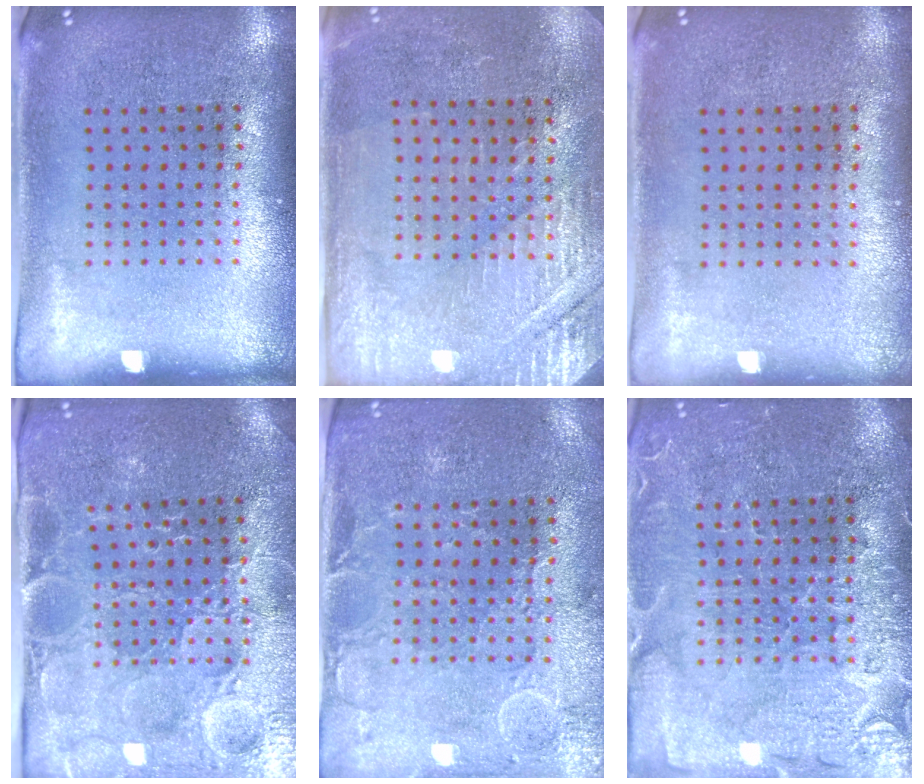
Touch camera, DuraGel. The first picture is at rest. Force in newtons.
{"total": 2.9, "press": 2.8, "slide": 0.5}
{"total": 0.0}
{"total": 3.8, "press": 3.7, "slide": 0.5}
{"total": 0.6, "press": 0.3, "slide": 0.5}
{"total": 3.7, "press": 3.5, "slide": 1.1}